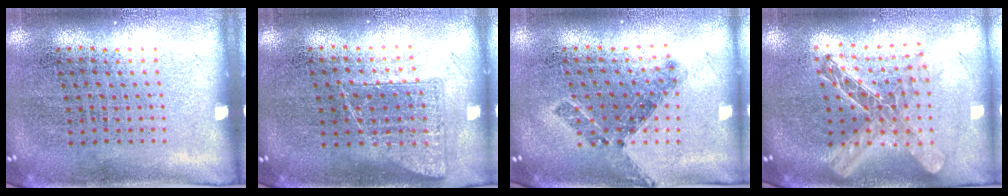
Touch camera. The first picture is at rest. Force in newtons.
{"total": 0.8, "press": 0.8, "slide": 0.2}
{"total": 0.8, "press": 0.7, "slide": 0.4}
{"total": 2.2, "press": 1.8, "slide": 1.2}